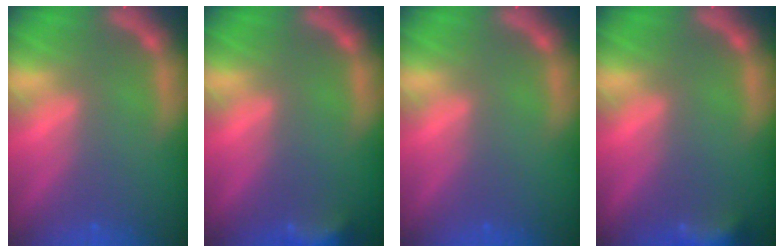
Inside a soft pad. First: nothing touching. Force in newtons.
{"total": 3.9}
{"total": 0.0}
{"total": 4.4}